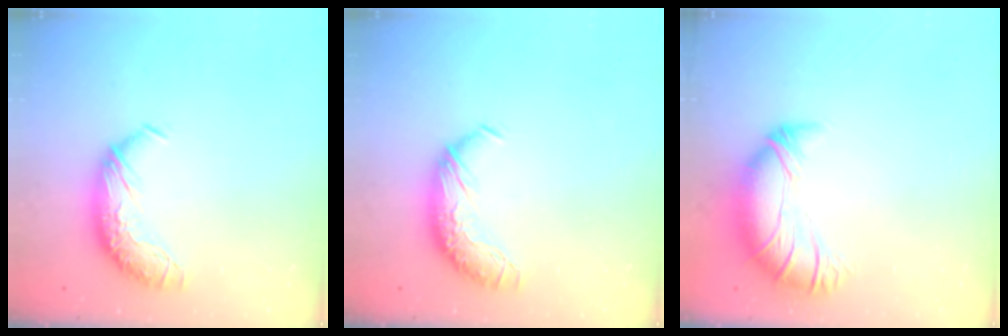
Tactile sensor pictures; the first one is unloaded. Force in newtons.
{"total": 0.0}
{"total": 2.7, "press": 0.9, "slide": 2.6}